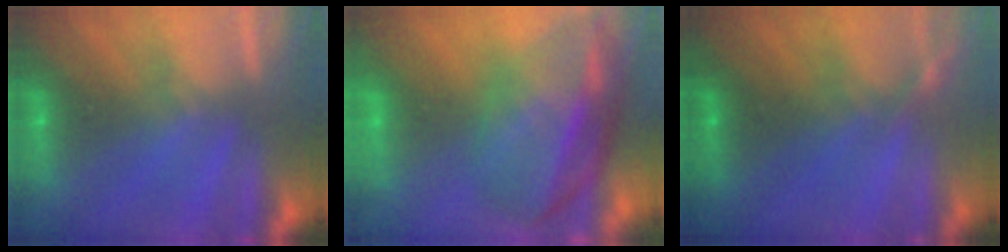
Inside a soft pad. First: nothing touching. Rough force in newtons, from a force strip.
{"total": 7.6}
{"total": 1.2}